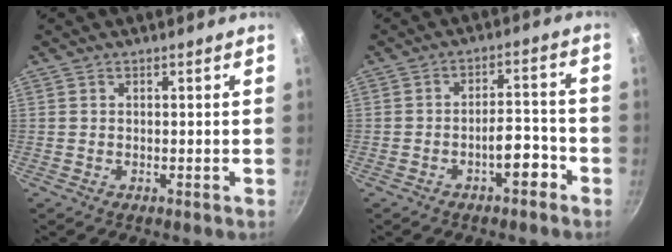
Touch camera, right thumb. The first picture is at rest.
{"total": 5.7, "force": [-3.3, 2.3, 4.1], "torque": [-0.043, 0.038, -0.043]}